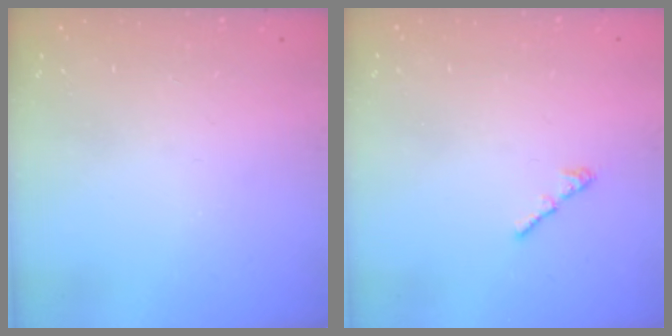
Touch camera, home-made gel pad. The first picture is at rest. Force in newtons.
{"total": 1.3, "press": 1.2, "slide": 0.6}